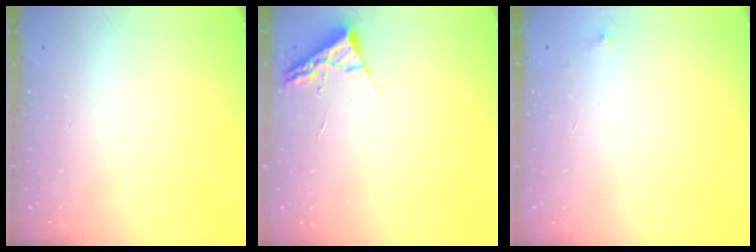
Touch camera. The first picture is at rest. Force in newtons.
{"total": 2.6, "press": 2.6, "slide": 0.3}
{"total": 2.5, "press": 2.5, "slide": 0.4}